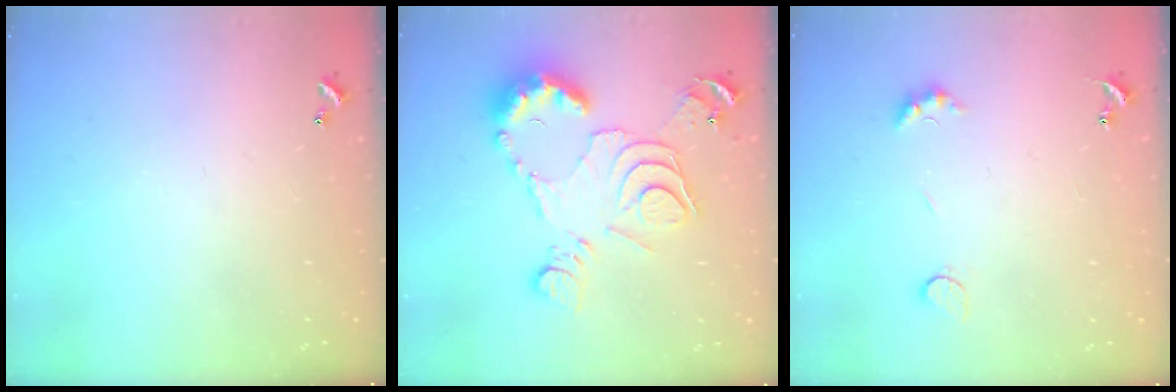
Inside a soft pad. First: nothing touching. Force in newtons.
{"total": 14.4, "press": 14.4, "slide": 1.3}
{"total": 4.2, "press": 4.2, "slide": 0.7}